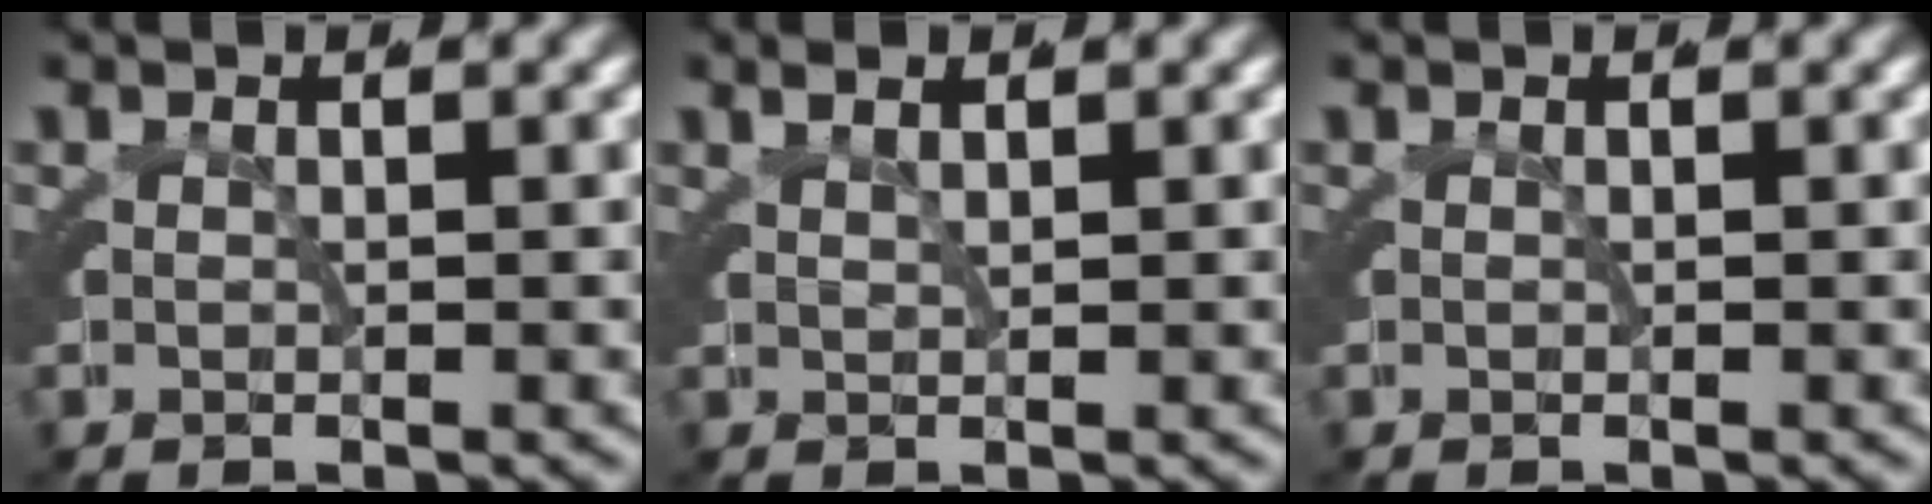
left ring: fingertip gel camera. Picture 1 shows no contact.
{"total": 0.9, "force": [0.8, 0.2, 0.3], "torque": [-0.005, 0.002, 0.014]}
{"total": 0.0}